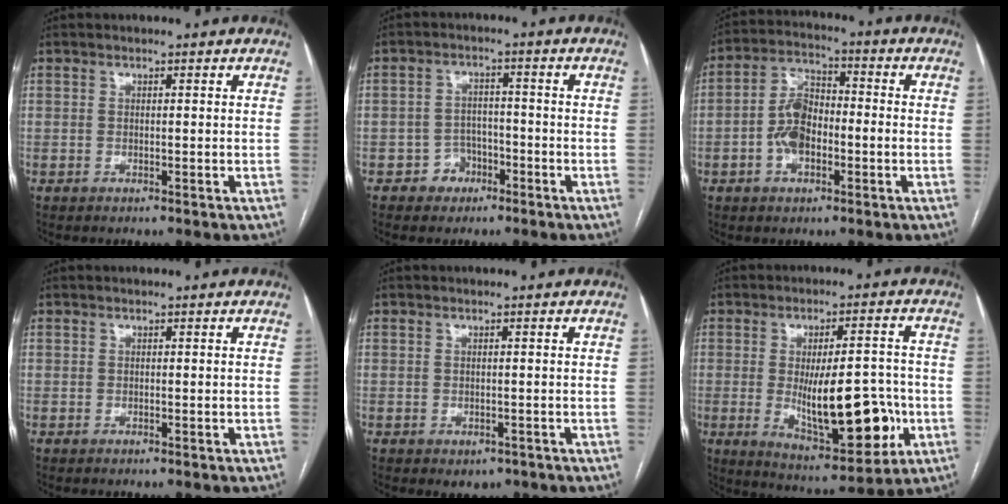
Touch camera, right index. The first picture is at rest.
{"total": 3.9, "force": [-2.1, 3.2, 0.6], "torque": [-0.003, 0.015, -0.033]}
{"total": 7.8, "force": [-2.0, 4.2, 6.3], "torque": [-0.135, 0.022, -0.039]}
{"total": 0.0}
{"total": 2.2, "force": [-1.1, 1.7, 0.9], "torque": [-0.007, 0.001, -0.004]}
{"total": 15.2, "force": [-2.7, 5.0, 14.1], "torque": [-0.214, -0.004, -0.028]}